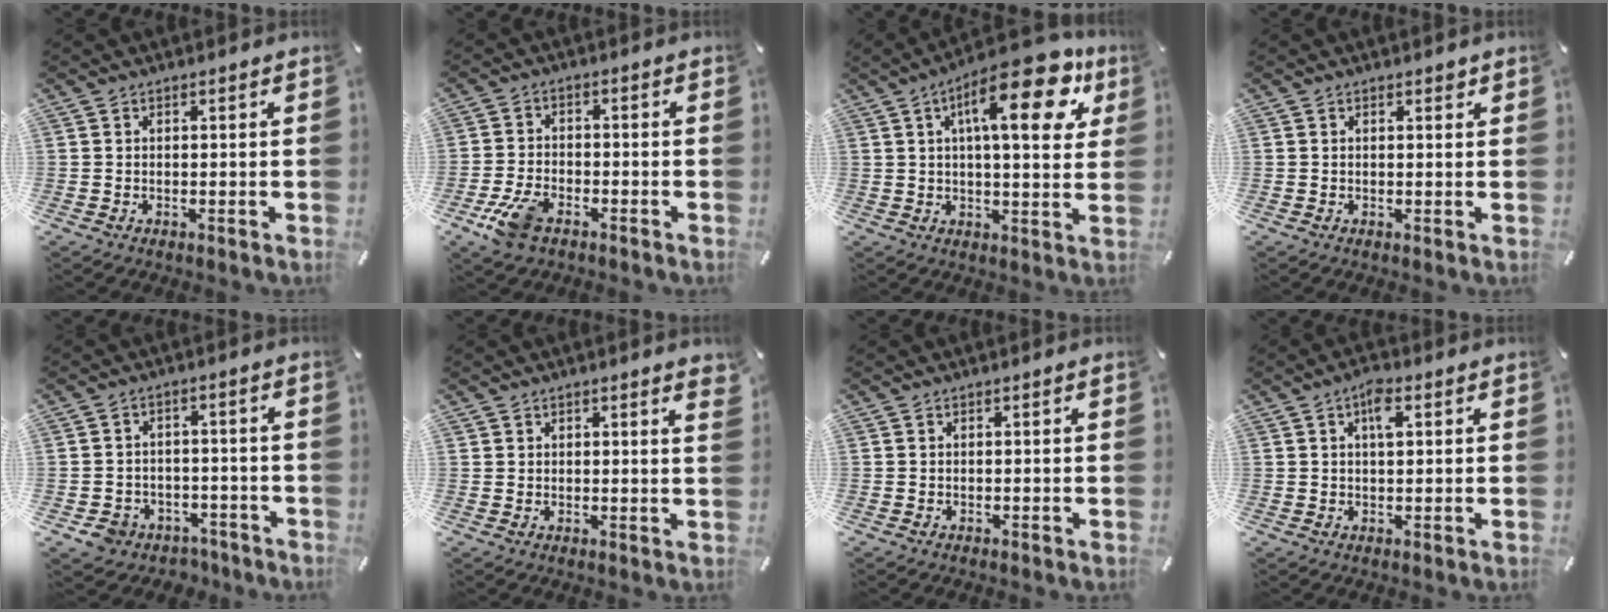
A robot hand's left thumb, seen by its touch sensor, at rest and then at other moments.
{"total": 7.4, "force": [-4.2, 4.0, 4.6], "torque": [-0.107, 0.011, -0.079]}
{"total": 19.4, "force": [8.9, 6.4, 16.1], "torque": [-0.243, -0.034, 0.134]}
{"total": 0.9, "force": [0.5, 0.6, 0.4], "torque": [0.000, -0.001, 0.007]}
{"total": 5.8, "force": [-3.2, 4.6, 1.5], "torque": [-0.035, 0.024, -0.059]}
{"total": 1.7, "force": [1.4, 0.4, 1.0], "torque": [-0.013, -0.002, 0.023]}
{"total": 0.0}
{"total": 4.5, "force": [1.7, 2.0, 3.7], "torque": [-0.064, 0.003, 0.023]}